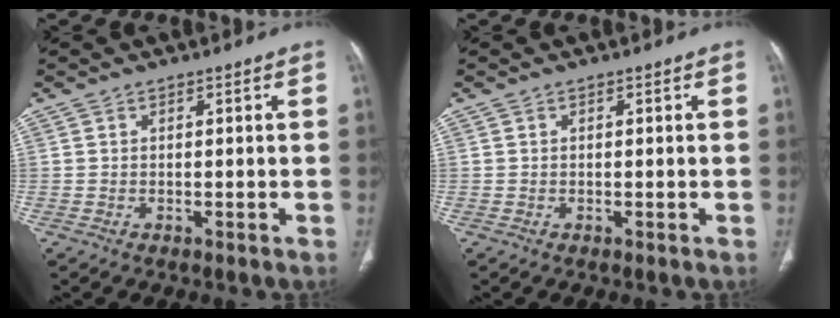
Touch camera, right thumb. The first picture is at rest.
{"total": 0.0}